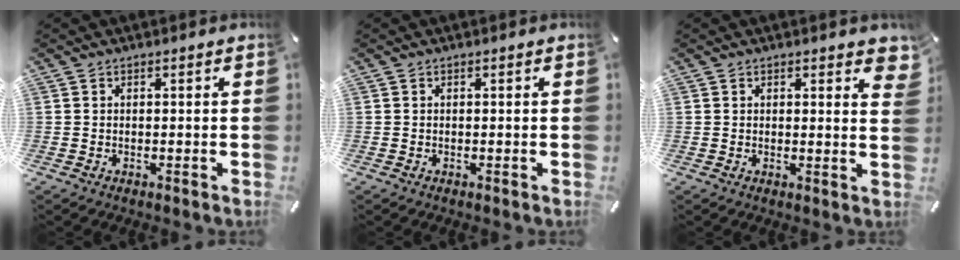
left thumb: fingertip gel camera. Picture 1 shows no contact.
{"total": 0.0}
{"total": 2.3, "force": [1.5, 1.0, 1.5], "torque": [-0.009, -0.006, 0.022]}